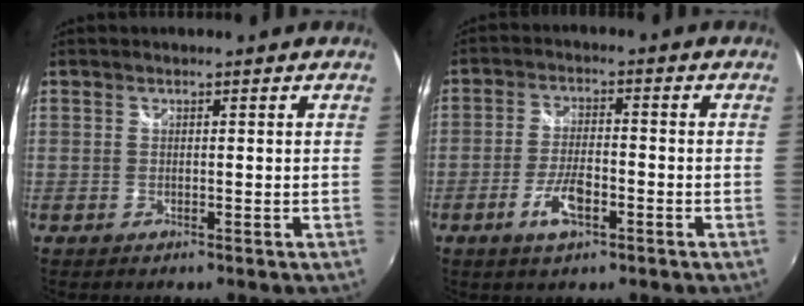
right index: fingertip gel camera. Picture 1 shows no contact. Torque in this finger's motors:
{"motor_torque": [0.62, 0.15, 0.12, 0.06]}